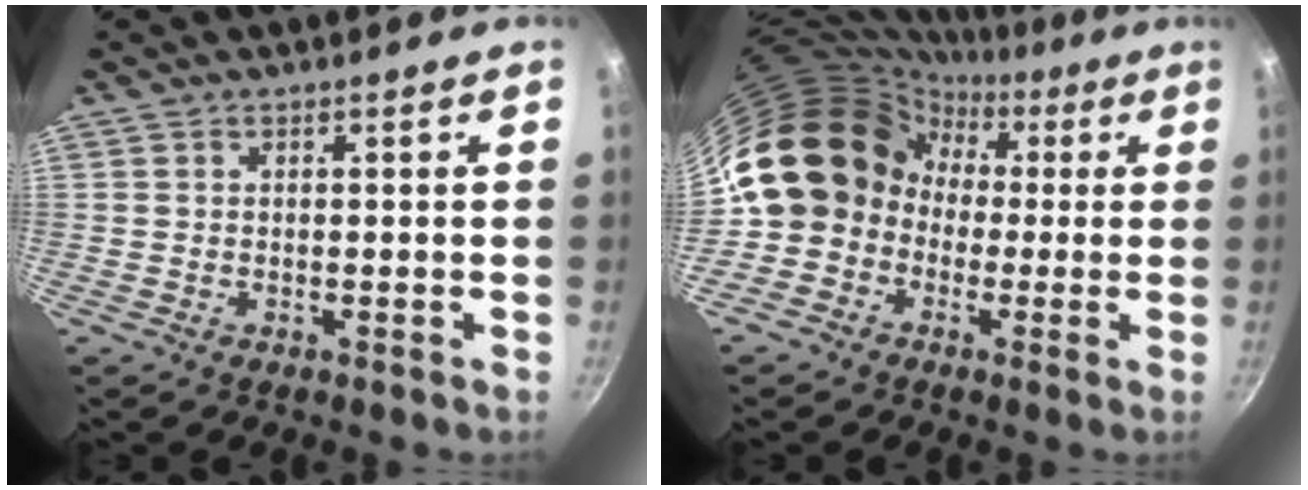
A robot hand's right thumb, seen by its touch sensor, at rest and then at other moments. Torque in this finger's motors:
{"motor_torque": [1.24, 1.25, 0.80, -0.60, 0.38]}